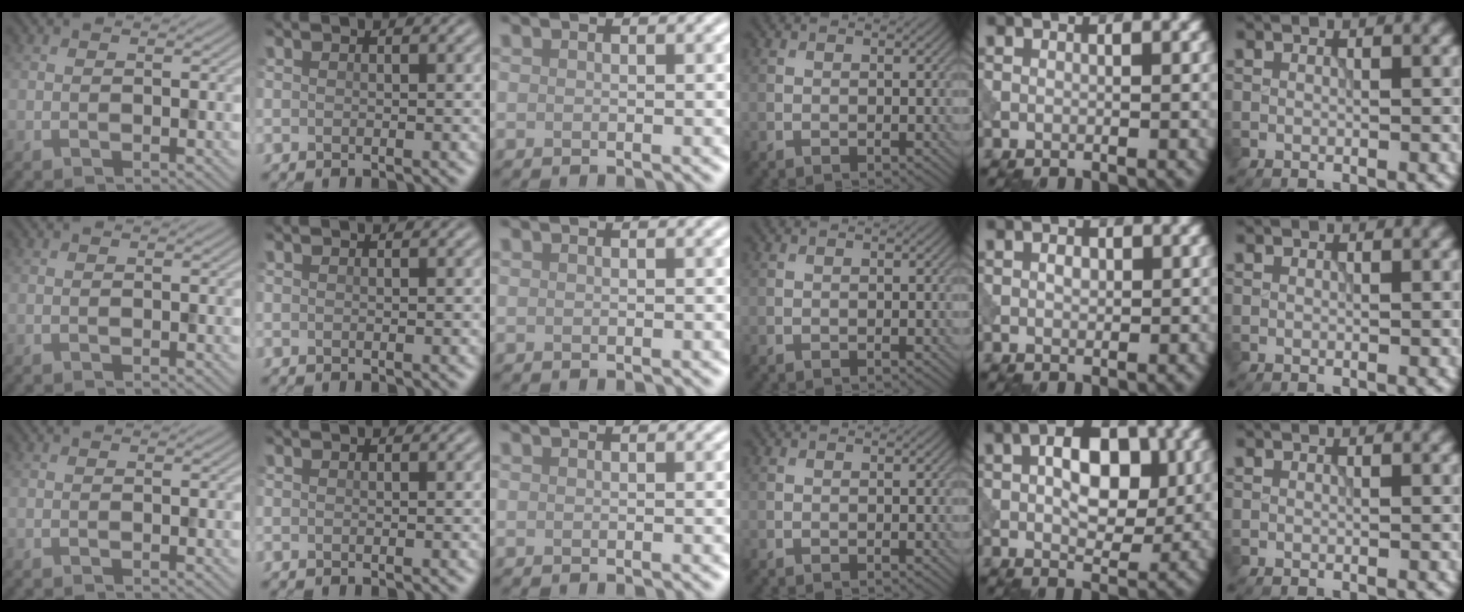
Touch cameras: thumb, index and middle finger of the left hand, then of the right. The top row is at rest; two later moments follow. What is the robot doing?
{"motion": "press", "object": "tv remote"}